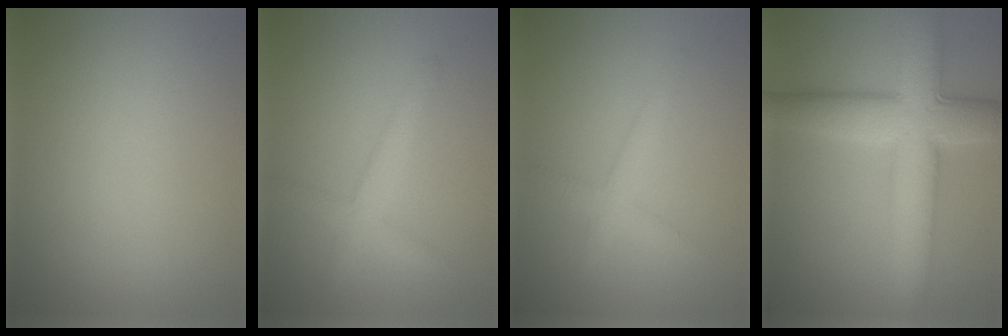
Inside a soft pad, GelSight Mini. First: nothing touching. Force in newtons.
{"total": 2.8, "press": 2.8, "slide": 0.1}
{"total": 2.0, "press": 2.0, "slide": 0.1}
{"total": 8.9, "press": 8.9, "slide": 0.1}